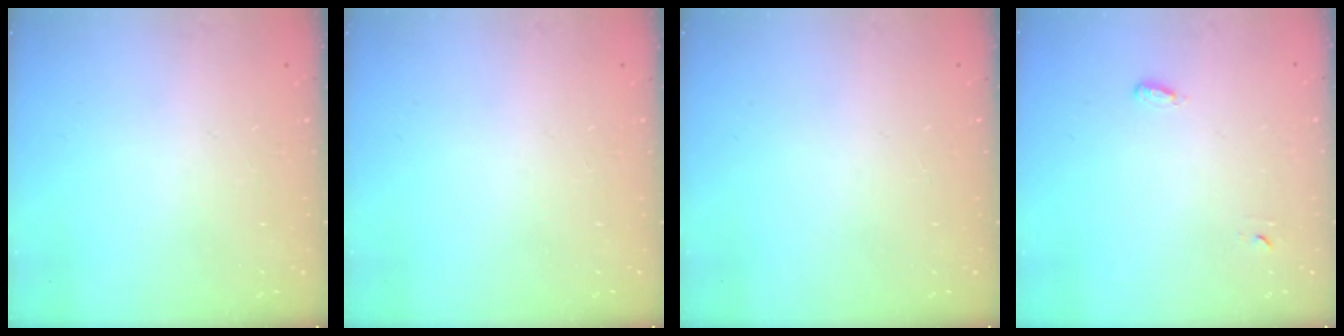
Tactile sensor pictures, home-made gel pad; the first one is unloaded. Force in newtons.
{"total": 0.0}
{"total": 0.0}
{"total": 3.7, "press": 3.3, "slide": 1.6}